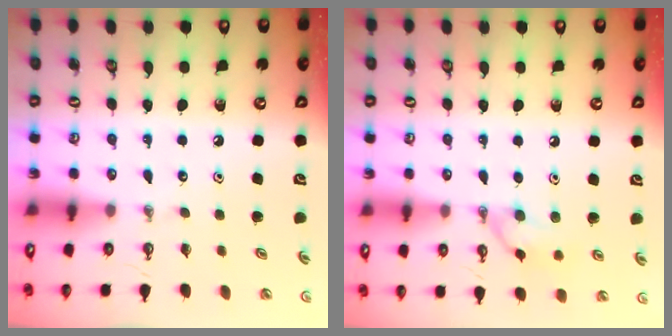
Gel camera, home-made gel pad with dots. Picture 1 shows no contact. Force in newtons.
{"total": 9.4, "press": 9.3, "slide": 1.5}